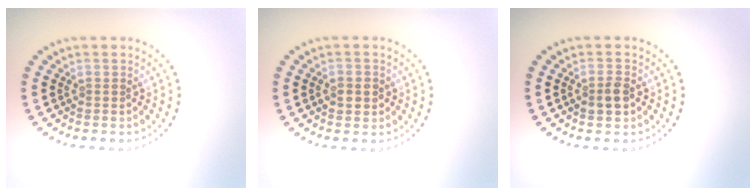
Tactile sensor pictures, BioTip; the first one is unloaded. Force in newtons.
{"total": 1.9, "press": 1.8, "slide": 0.4}
{"total": 1.8, "press": 1.7, "slide": 0.4}